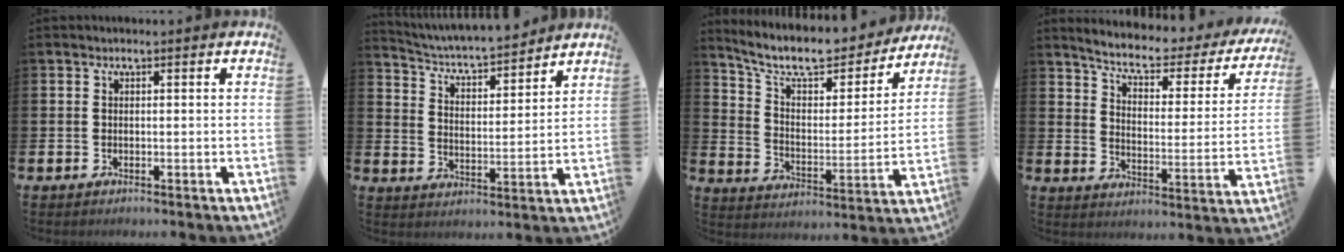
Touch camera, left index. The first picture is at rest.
{"total": 5.0, "force": [4.9, 0.6, 1.1], "torque": [-0.050, -0.045, 0.079]}
{"total": 9.8, "force": [8.5, 3.0, 3.7], "torque": [-0.102, -0.059, 0.143]}
{"total": 5.6, "force": [4.6, 1.6, 2.7], "torque": [-0.080, -0.034, 0.071]}